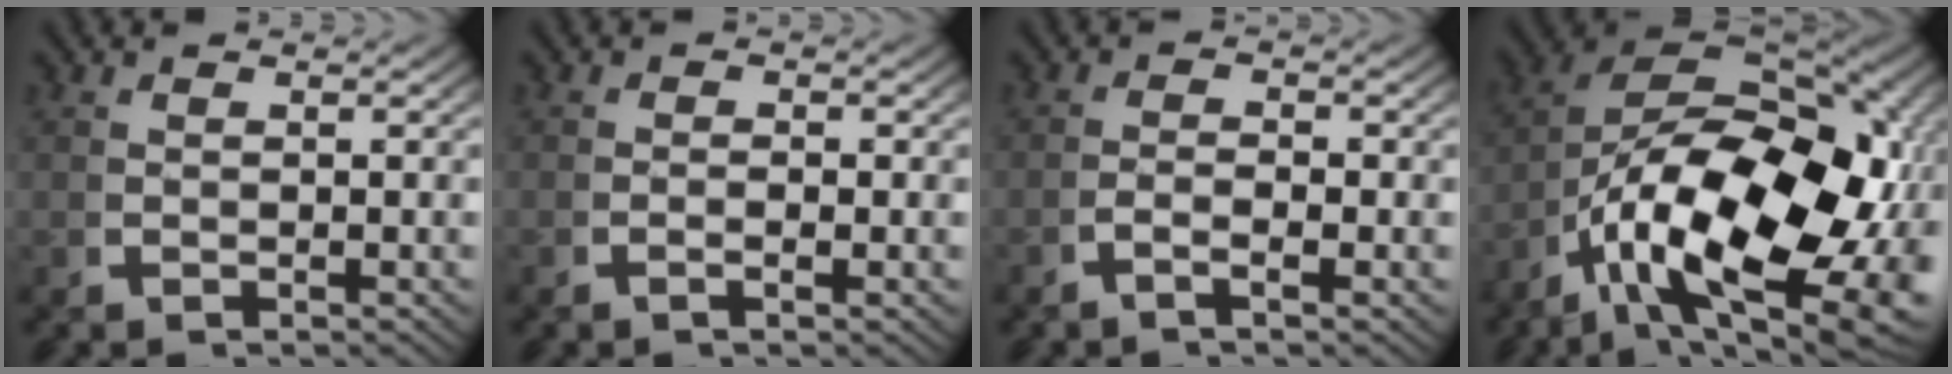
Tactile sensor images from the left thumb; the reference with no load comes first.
{"total": 0.8, "force": [-0.3, 0.2, 0.7], "torque": [-0.017, 0.001, -0.011]}
{"total": 1.6, "force": [-0.7, 0.1, 1.4], "torque": [-0.032, -0.004, -0.019]}
{"total": 23.1, "force": [-2.1, 14.6, 17.8], "torque": [-0.343, -0.066, -0.008]}